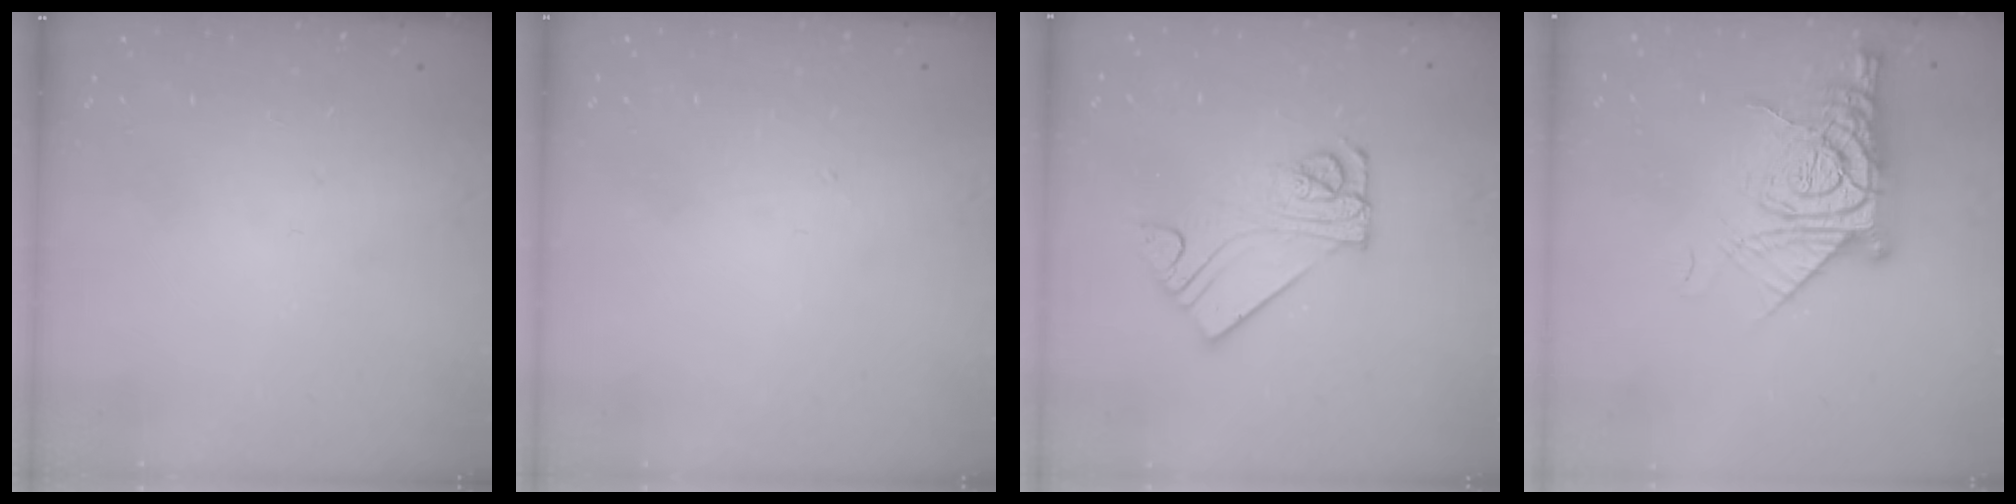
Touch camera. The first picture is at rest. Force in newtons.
{"total": 1.3, "press": 1.3, "slide": 0.2}
{"total": 11.1, "press": 11.0, "slide": 1.2}
{"total": 14.8, "press": 14.7, "slide": 1.3}